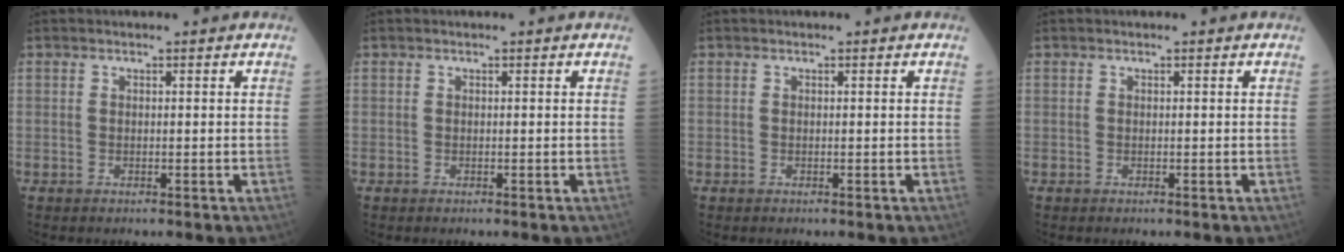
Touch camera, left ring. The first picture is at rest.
{"total": 0.0}
{"total": 0.0}
{"total": 0.0}